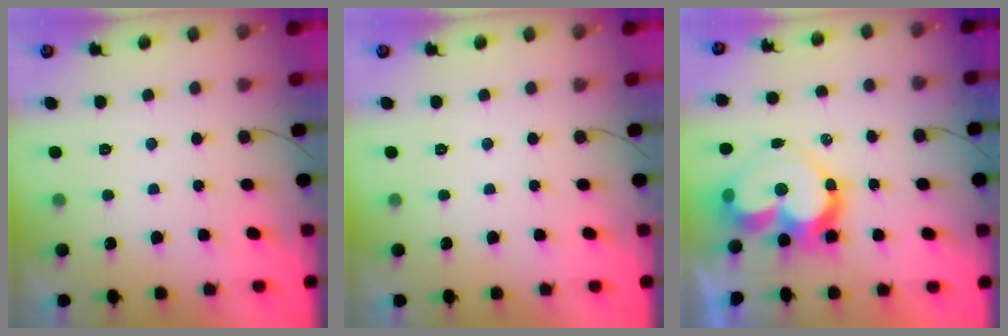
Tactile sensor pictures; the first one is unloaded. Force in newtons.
{"total": 0.0}
{"total": 15.5, "press": 15.4, "slide": 1.5}